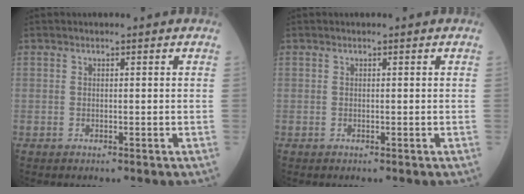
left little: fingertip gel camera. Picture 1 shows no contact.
{"total": 0.0}